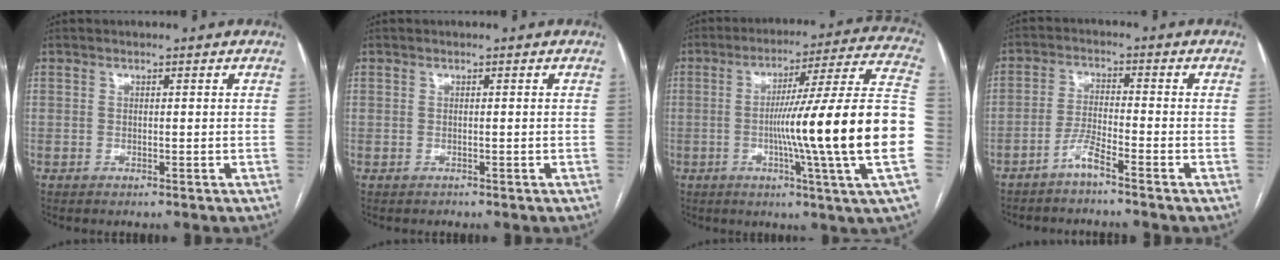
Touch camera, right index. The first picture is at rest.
{"total": 0.5, "force": [-0.3, 0.4, -0.1], "torque": [0.001, 0.004, -0.006]}
{"total": 23.5, "force": [-3.9, -2.4, 23.0], "torque": [-0.285, 0.002, -0.081]}
{"total": 3.7, "force": [-2.9, -0.3, 2.2], "torque": [-0.050, -0.003, -0.061]}